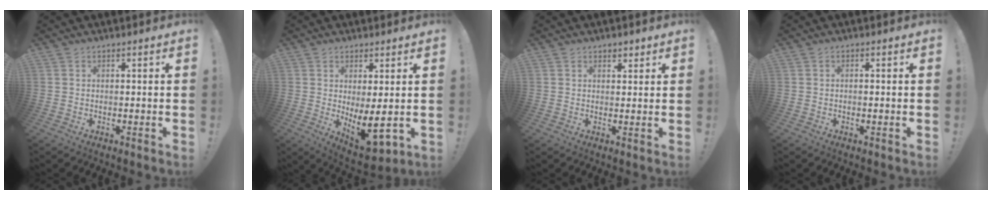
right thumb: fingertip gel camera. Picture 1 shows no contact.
{"total": 9.2, "force": [0.1, 3.3, 8.6], "torque": [-0.108, -0.036, 0.008]}
{"total": 2.3, "force": [1.7, 1.4, 0.5], "torque": [0.007, -0.009, 0.028]}
{"total": 0.5, "force": [-0.3, 0.1, 0.4], "torque": [-0.010, 0.003, -0.005]}